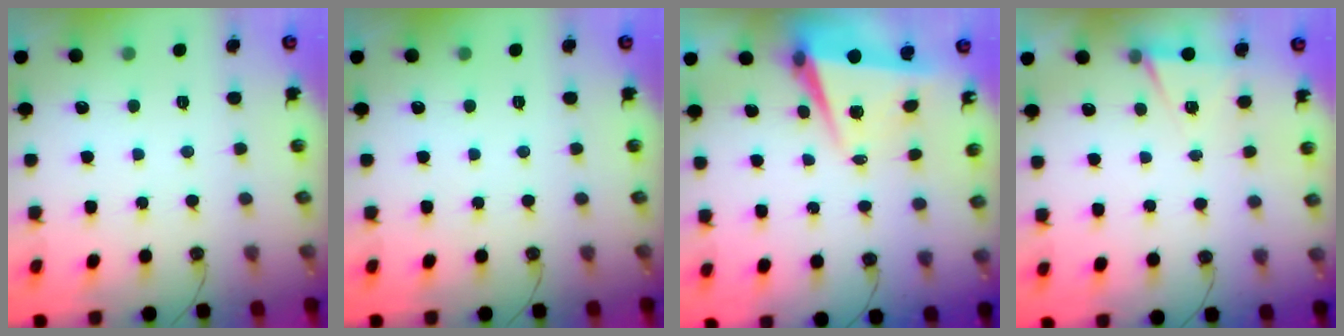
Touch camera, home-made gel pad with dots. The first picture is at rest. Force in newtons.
{"total": 0.0}
{"total": 5.9, "press": 5.6, "slide": 2.0}
{"total": 5.1, "press": 2.4, "slide": 4.5}